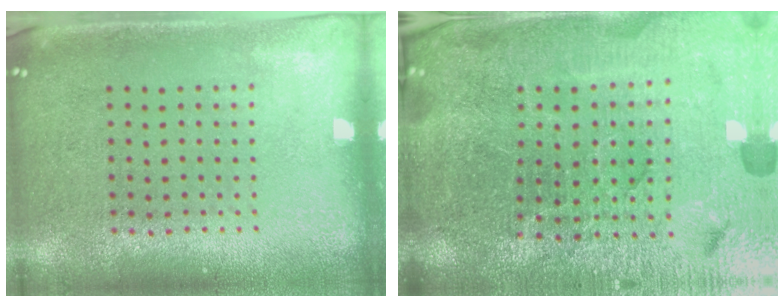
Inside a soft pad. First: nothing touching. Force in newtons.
{"total": 5.7, "press": 5.2, "slide": 2.2}